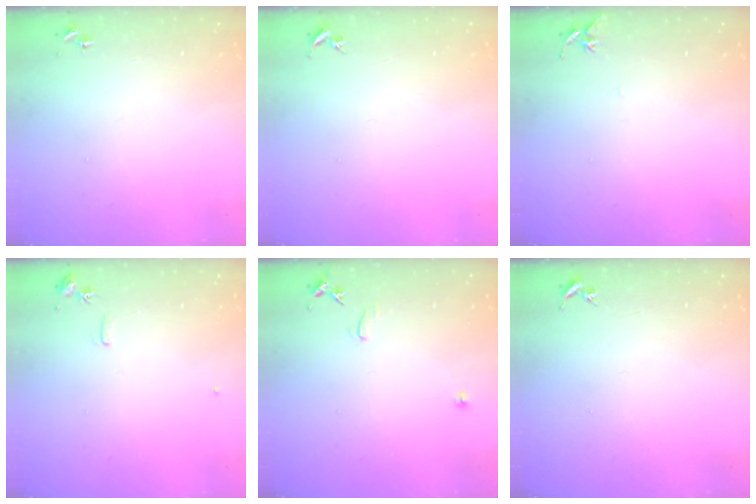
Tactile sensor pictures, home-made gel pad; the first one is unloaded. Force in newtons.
{"total": 0.0}
{"total": 4.9, "press": 4.8, "slide": 0.5}
{"total": 6.2, "press": 6.2, "slide": 0.8}
{"total": 7.5, "press": 7.5, "slide": 0.6}
{"total": 0.0}